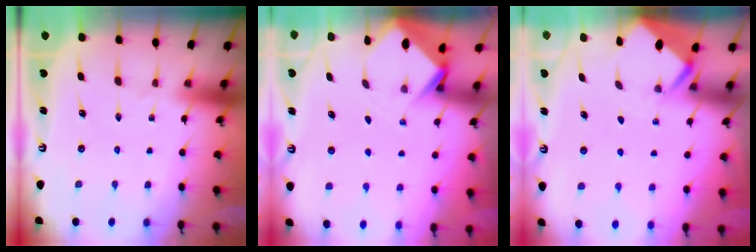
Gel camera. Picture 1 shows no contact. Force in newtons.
{"total": 2.9, "press": 2.9, "slide": 0.2}
{"total": 2.9, "press": 2.9, "slide": 0.2}